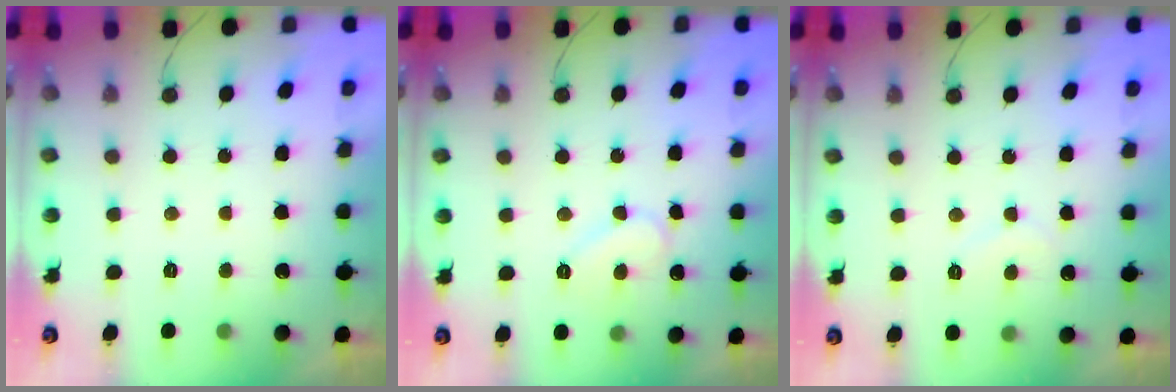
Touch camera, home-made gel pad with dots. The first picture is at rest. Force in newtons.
{"total": 7.8, "press": 7.7, "slide": 0.7}
{"total": 5.3, "press": 5.3, "slide": 0.4}